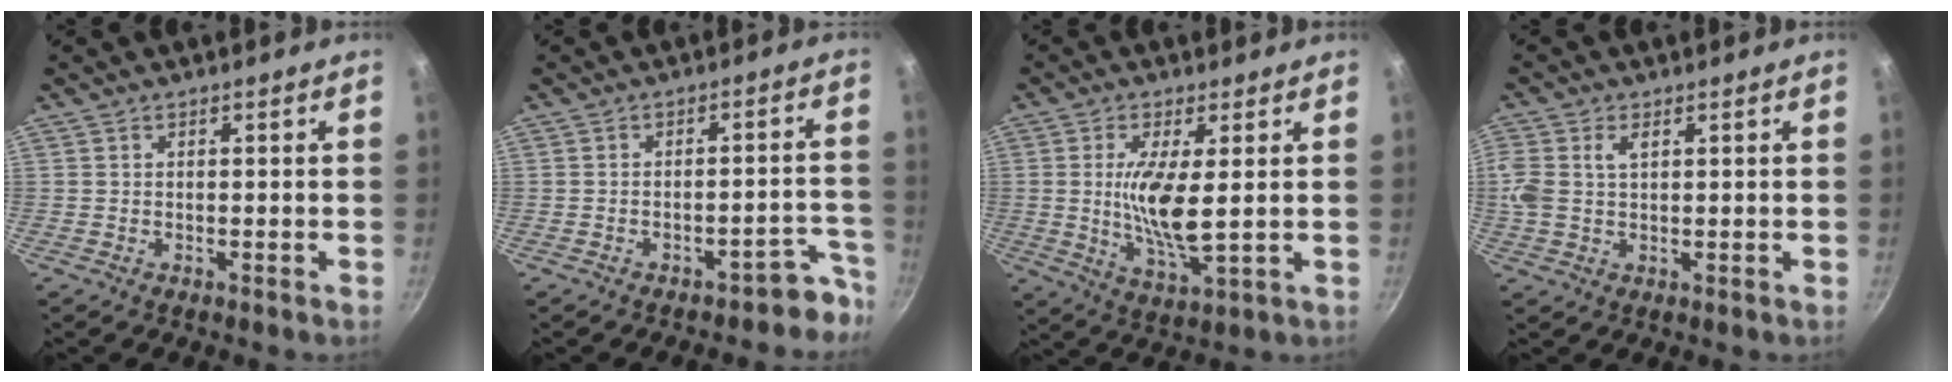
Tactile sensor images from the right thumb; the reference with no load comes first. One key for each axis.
{"total": 6.2, "fx": -4.8, "fy": 2.8, "fz": 2.7, "tx": 0.015, "ty": 0.064, "tz": -0.048}
{"total": 10.3, "fx": 0.9, "fy": 2.9, "fz": 9.8, "tx": -0.196, "ty": -0.017, "tz": 0.021}
{"total": 5.9, "fx": 1.4, "fy": 3.7, "fz": 4.3, "tx": -0.094, "ty": 0.010, "tz": 0.025}